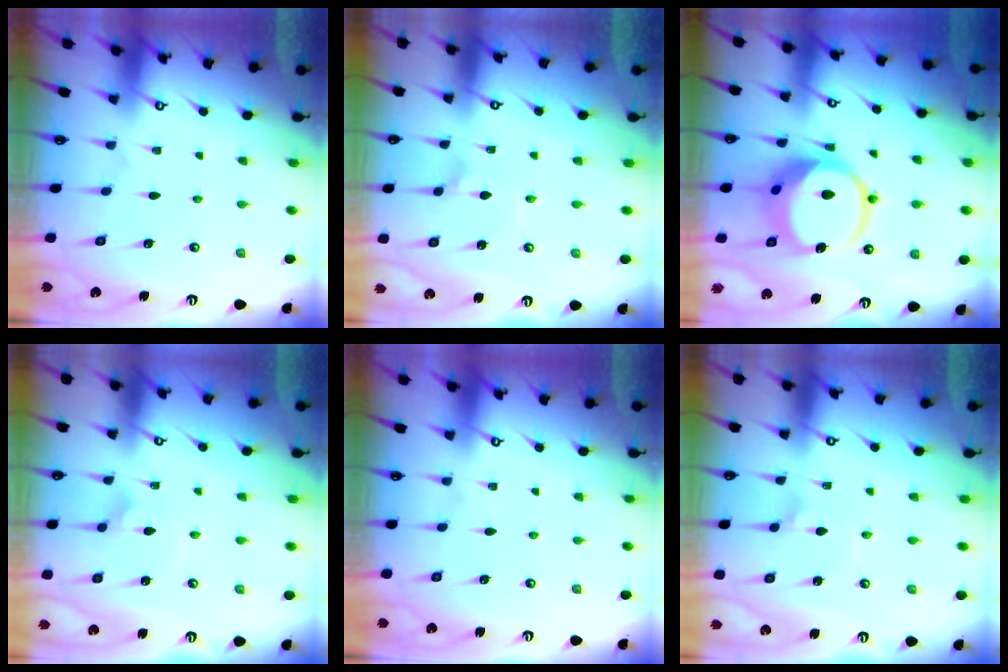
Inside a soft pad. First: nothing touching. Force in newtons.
{"total": 1.4, "press": 1.4, "slide": 0.4}
{"total": 13.9, "press": 13.8, "slide": 1.9}
{"total": 2.0, "press": 2.0, "slide": 0.1}
{"total": 0.0}
{"total": 1.4, "press": 1.4, "slide": 0.4}